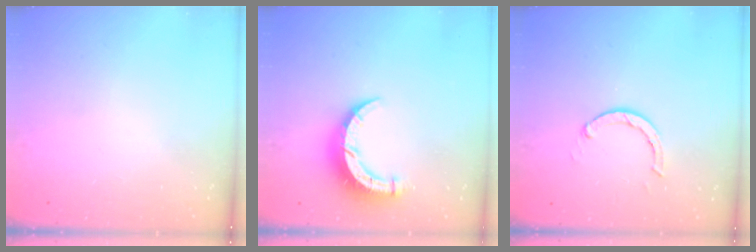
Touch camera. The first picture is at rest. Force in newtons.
{"total": 8.8, "press": 8.7, "slide": 0.9}
{"total": 2.9, "press": 2.8, "slide": 0.5}